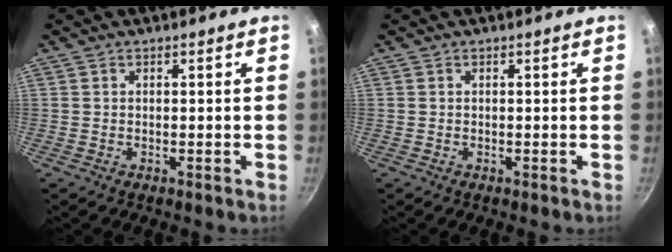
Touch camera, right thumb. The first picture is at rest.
{"total": 0.0}